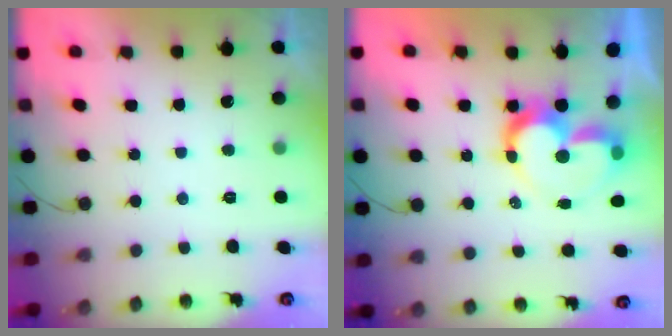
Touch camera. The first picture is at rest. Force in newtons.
{"total": 10.7, "press": 10.6, "slide": 1.2}